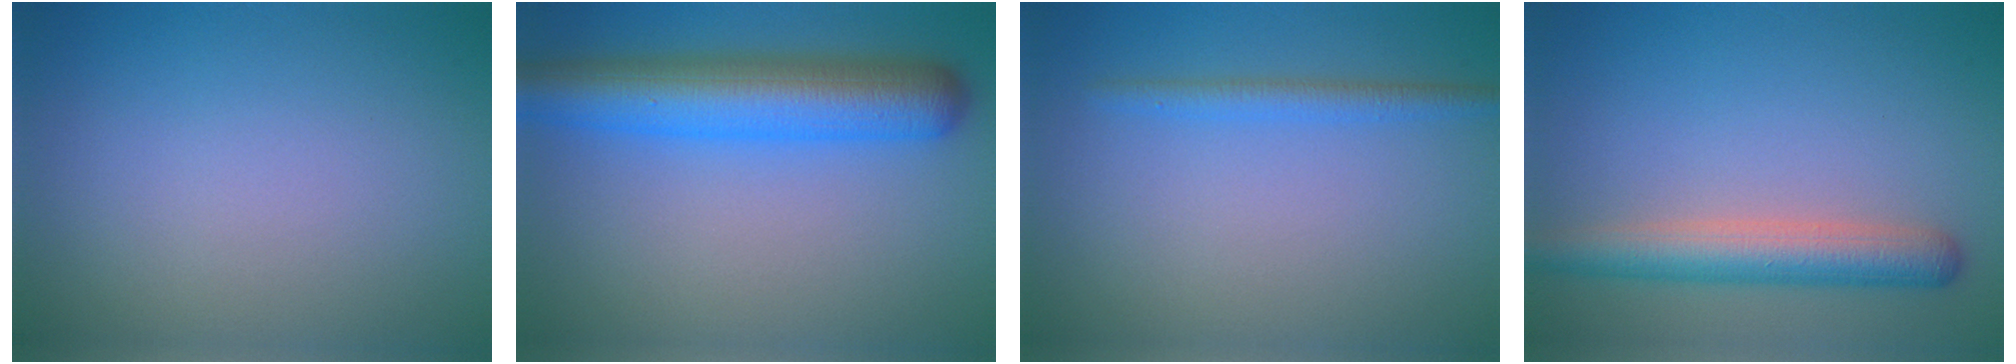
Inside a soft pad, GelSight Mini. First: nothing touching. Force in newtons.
{"total": 7.8, "press": 7.8, "slide": 0.2}
{"total": 1.8, "press": 1.8, "slide": 0.0}
{"total": 4.7, "press": 4.7, "slide": 0.2}